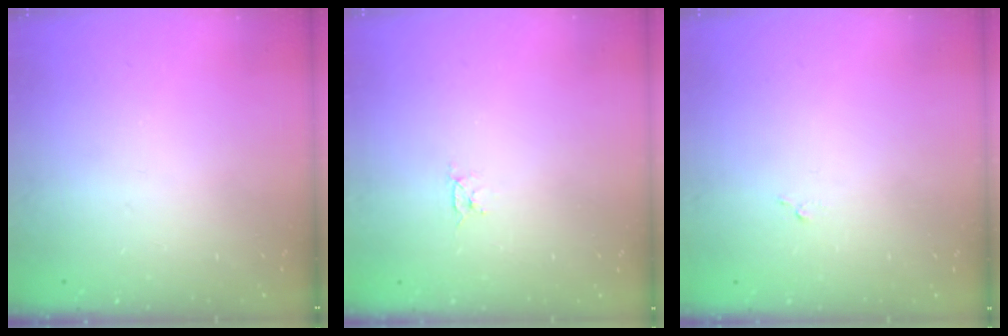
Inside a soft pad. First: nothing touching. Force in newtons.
{"total": 2.8, "press": 2.8, "slide": 0.4}
{"total": 3.9, "press": 3.8, "slide": 0.4}